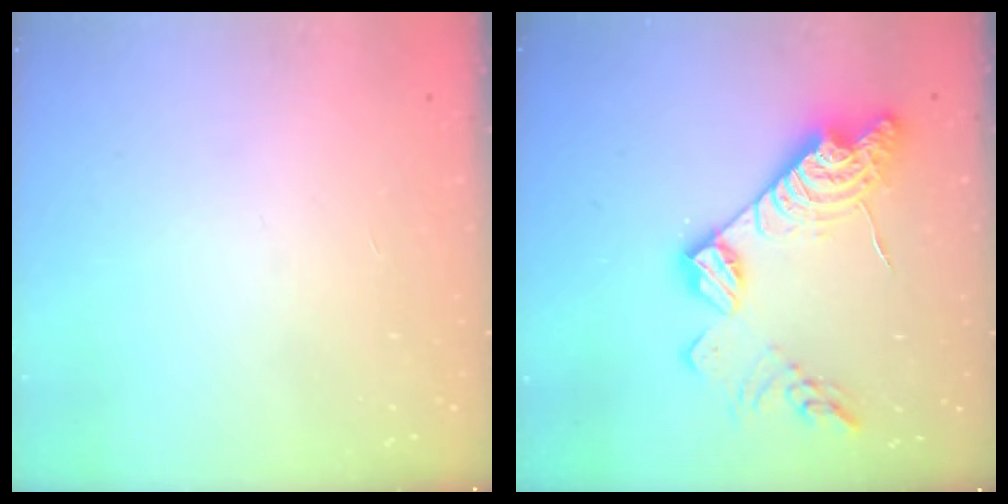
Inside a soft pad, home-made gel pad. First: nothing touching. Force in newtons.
{"total": 18.8, "press": 18.8, "slide": 1.4}